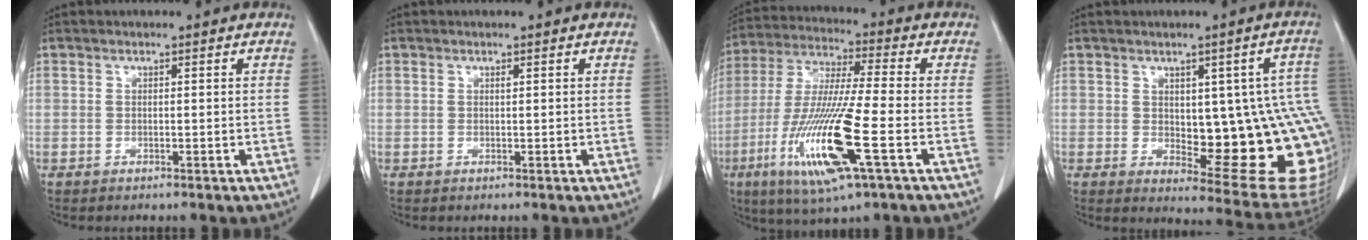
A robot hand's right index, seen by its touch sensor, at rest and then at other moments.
{"total": 0.0}
{"total": 17.3, "force": [-6.0, 0.9, 16.2], "torque": [-0.339, -0.027, -0.111]}
{"total": 17.8, "force": [-1.1, 6.2, 16.7], "torque": [-0.137, 0.014, 0.008]}